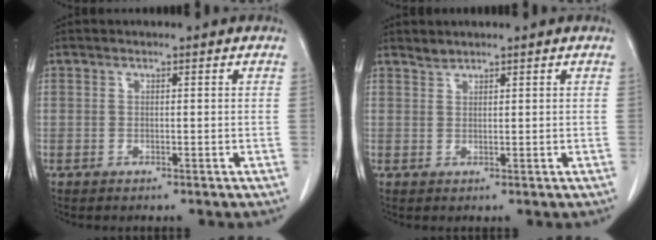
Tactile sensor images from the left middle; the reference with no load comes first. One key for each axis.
{"total": 1.0, "fx": 1.0, "fy": 0.0, "fz": -0.1, "tx": -0.003, "ty": -0.002, "tz": 0.023}